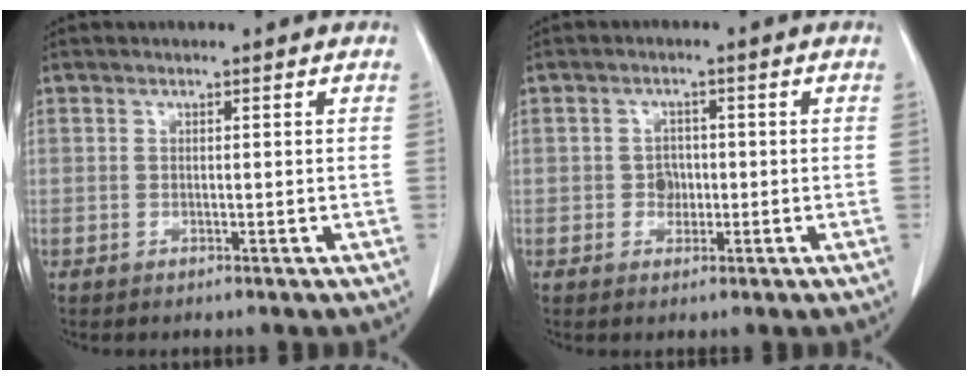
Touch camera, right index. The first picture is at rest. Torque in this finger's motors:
{"motor_torque": [0.20, -0.04, 0.15, 0.03]}